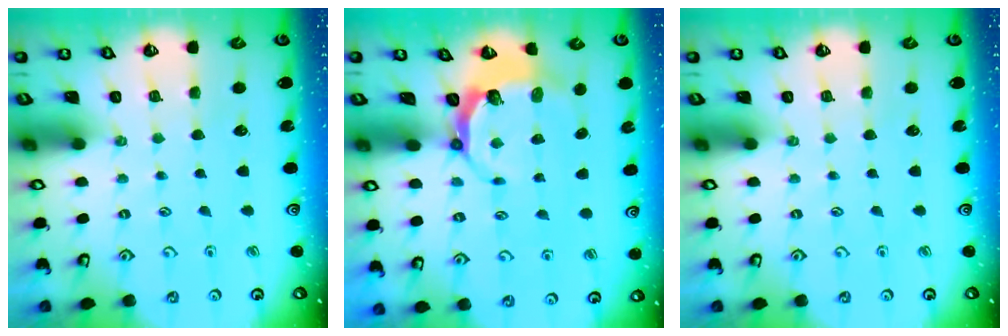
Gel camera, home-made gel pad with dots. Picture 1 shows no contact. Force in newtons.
{"total": 5.7, "press": 4.6, "slide": 3.3}
{"total": 0.0}